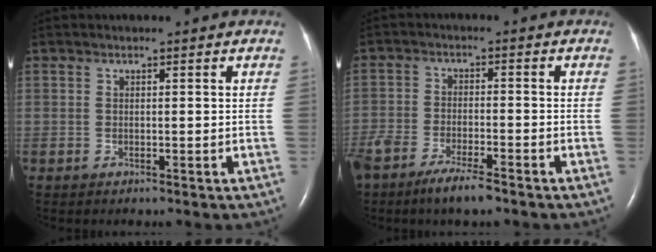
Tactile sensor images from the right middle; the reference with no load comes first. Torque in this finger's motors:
{"motor_torque": [0.50, -0.43, 0.15, 0.11]}